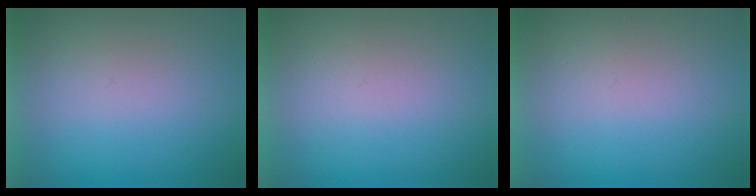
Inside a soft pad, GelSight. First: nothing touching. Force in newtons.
{"total": 1.2}
{"total": 1.0}